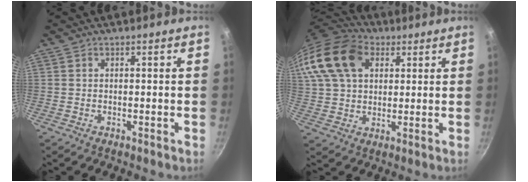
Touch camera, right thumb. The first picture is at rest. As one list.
[{"total": 20.2, "force": [7.6, 14.2, 12.2], "torque": [-0.252, 0.021, 0.131]}]